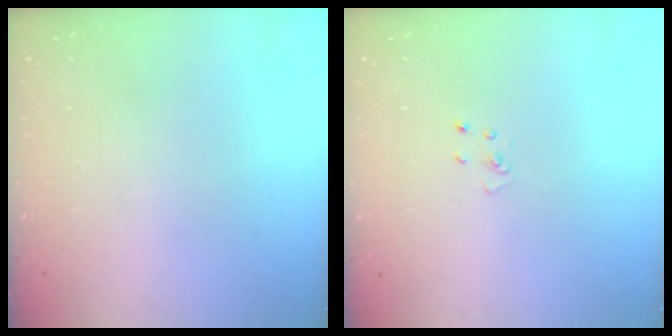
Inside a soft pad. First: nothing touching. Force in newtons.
{"total": 2.5, "press": 2.5, "slide": 0.3}